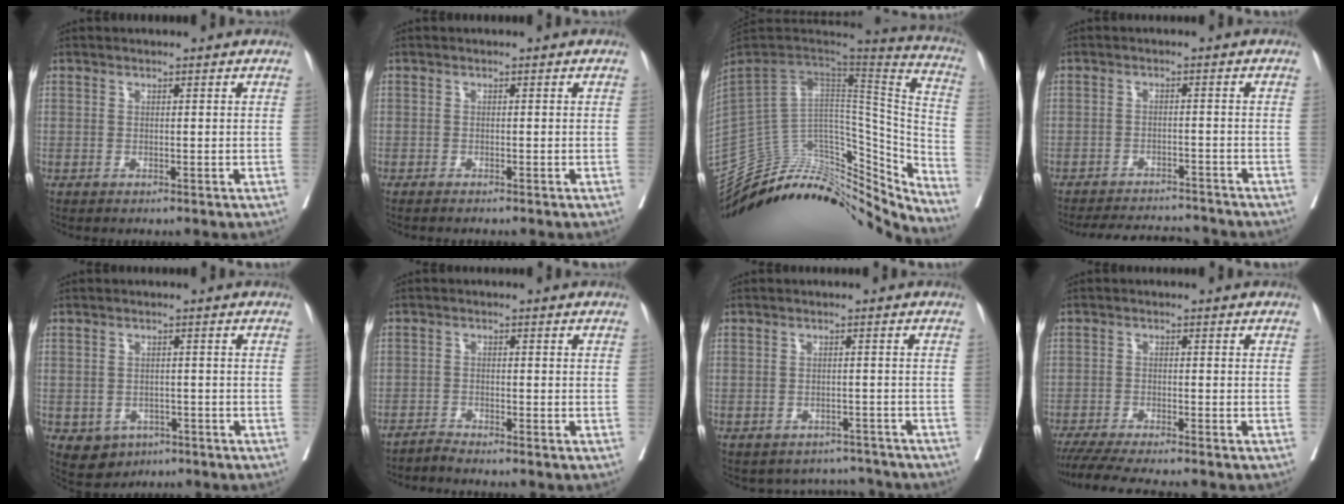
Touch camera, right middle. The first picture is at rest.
{"total": 1.3, "force": [-1.1, 0.0, 0.6], "torque": [-0.010, -0.001, -0.014]}
{"total": 32.9, "force": [-27.9, 12.1, 12.6], "torque": [-0.178, 0.033, -0.390]}
{"total": 10.7, "force": [-10.2, 2.0, 2.4], "torque": [-0.039, 0.008, -0.139]}
{"total": 4.3, "force": [-1.9, 3.5, 1.4], "torque": [-0.021, 0.002, -0.019]}
{"total": 1.8, "force": [-1.6, -0.6, -0.3], "torque": [0.008, -0.008, -0.033]}
{"total": 5.3, "force": [-5.0, 1.7, -1.0], "torque": [0.022, 0.024, -0.060]}
{"total": 8.6, "force": [-7.5, -0.4, 4.1], "torque": [-0.055, -0.021, -0.121]}